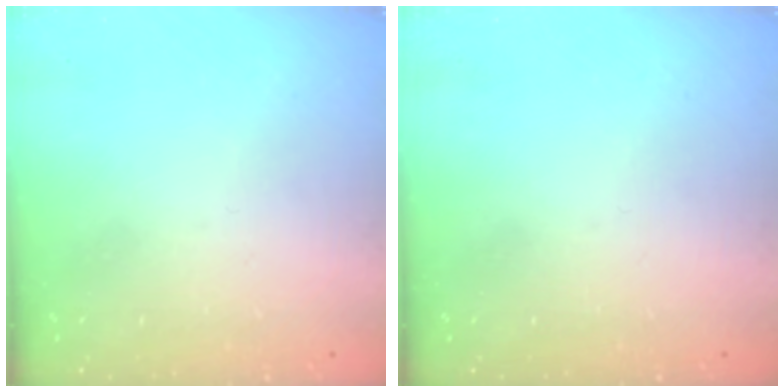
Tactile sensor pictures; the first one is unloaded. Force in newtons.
{"total": 0.0}